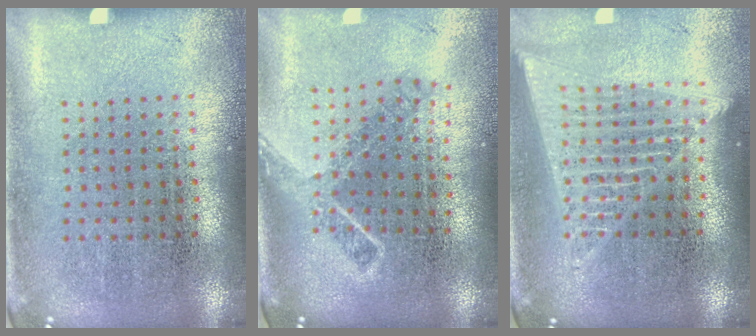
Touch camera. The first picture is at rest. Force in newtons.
{"total": 1.8, "press": 1.3, "slide": 1.3}
{"total": 1.8, "press": 1.6, "slide": 0.8}